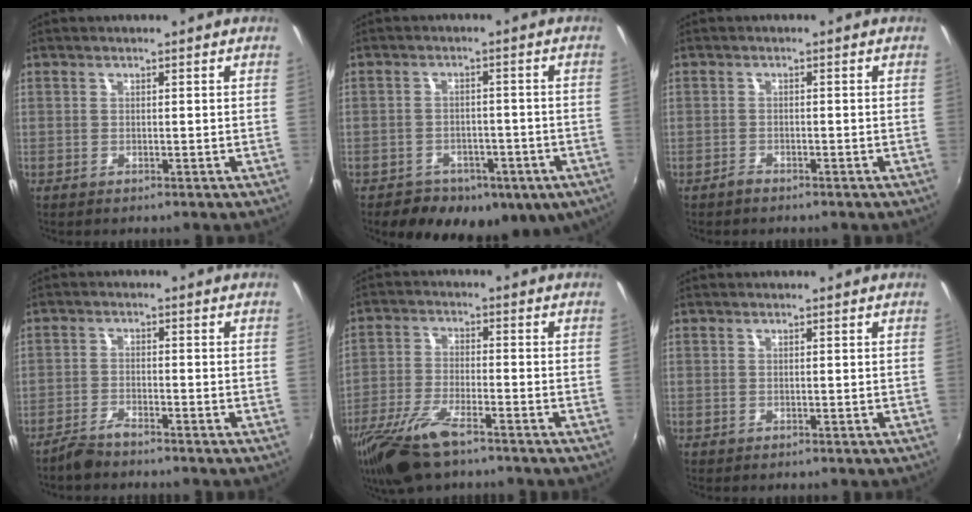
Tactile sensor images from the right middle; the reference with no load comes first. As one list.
[{"total": 16.3, "force": [-10.0, 9.8, 8.3], "torque": [-0.177, -0.003, -0.122]}, {"total": 1.0, "force": [-1.0, 0.1, -0.1], "torque": [-0.002, 0.003, -0.019]}, {"total": 3.7, "force": [-3.4, 0.4, 1.5], "torque": [-0.046, -0.003, -0.068]}, {"total": 11.5, "force": [-8.1, 3.1, 7.6], "torque": [-0.174, -0.029, -0.160]}, {"total": 0.0}]